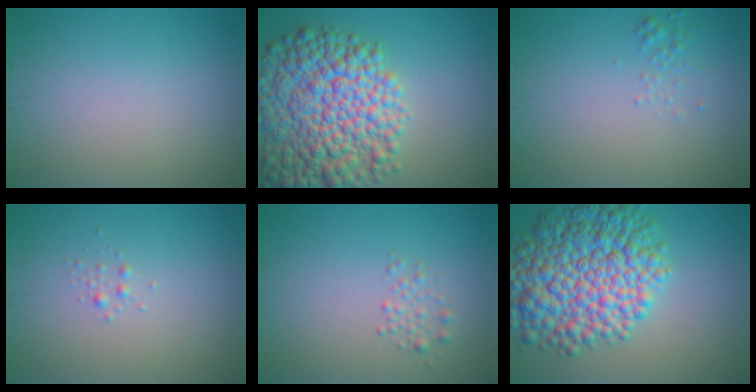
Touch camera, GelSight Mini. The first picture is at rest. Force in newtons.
{"total": 11.2, "press": 11.2, "slide": 0.4}
{"total": 1.0, "press": 1.0, "slide": 0.0}
{"total": 0.7, "press": 0.7, "slide": 0.0}
{"total": 1.2, "press": 1.1, "slide": 0.1}
{"total": 11.5, "press": 11.5, "slide": 0.2}